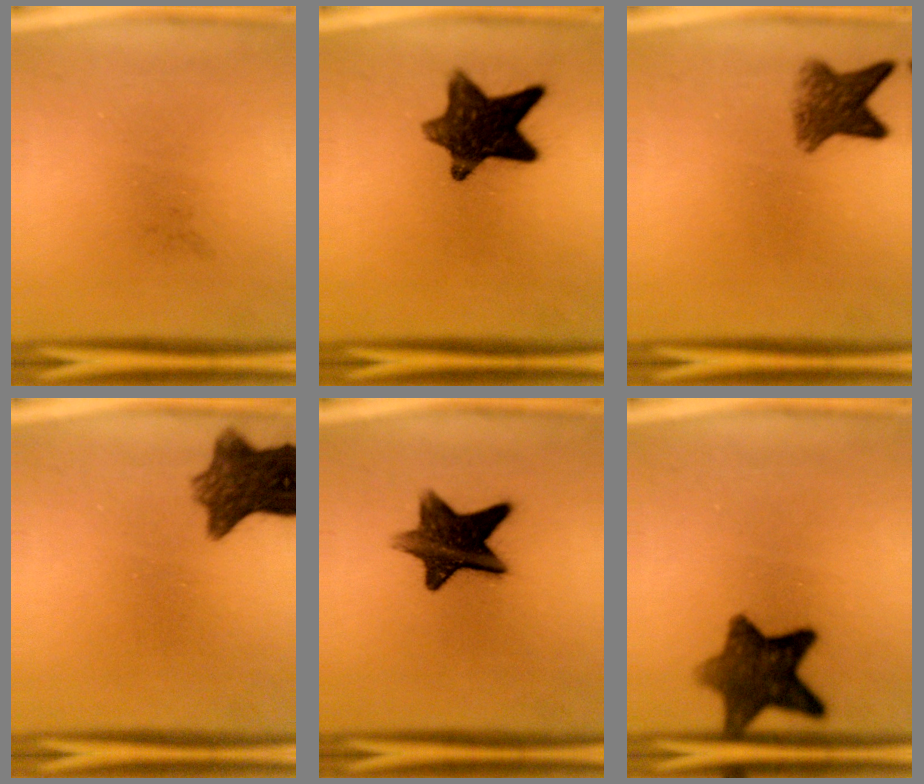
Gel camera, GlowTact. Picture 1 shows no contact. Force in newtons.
{"total": 11.8}
{"total": 5.8}
{"total": 9.0}
{"total": 11.6}
{"total": 10.0}